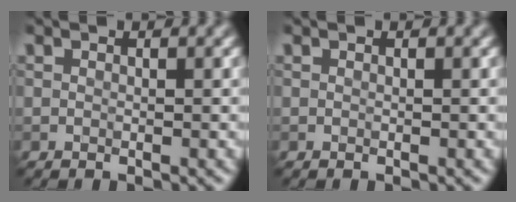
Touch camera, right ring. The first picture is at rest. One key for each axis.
{"total": 0.0}